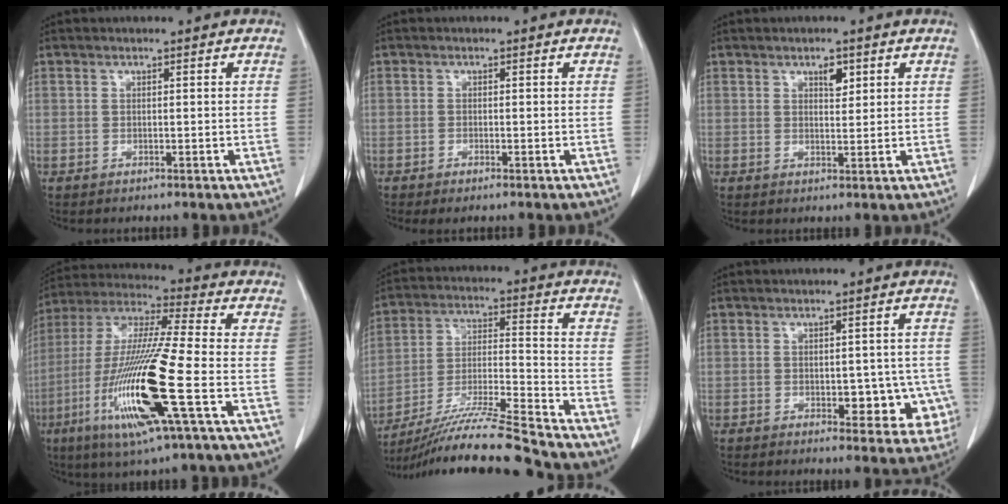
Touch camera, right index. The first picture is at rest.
{"total": 1.4, "force": [-1.0, 0.2, 0.9], "torque": [-0.015, -0.003, -0.015]}
{"total": 2.4, "force": [1.3, 1.1, 1.7], "torque": [-0.026, -0.003, 0.023]}
{"total": 19.6, "force": [-6.2, 0.7, 18.6], "torque": [-0.402, -0.028, -0.121]}
{"total": 17.3, "force": [-15.3, -1.6, 7.8], "torque": [-0.150, -0.014, -0.271]}
{"total": 6.9, "force": [-1.6, 4.0, 5.3], "torque": [-0.039, 0.012, -0.009]}